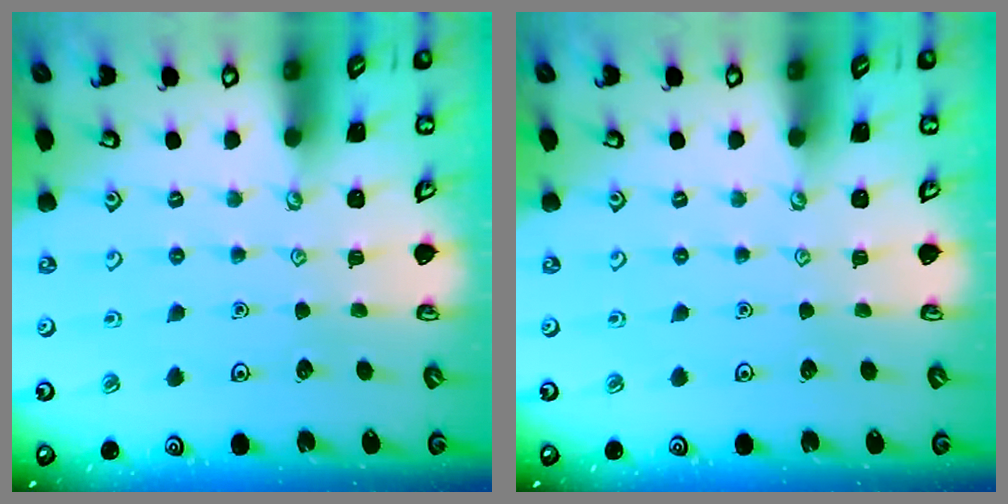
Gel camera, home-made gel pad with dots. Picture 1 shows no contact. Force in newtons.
{"total": 0.0}